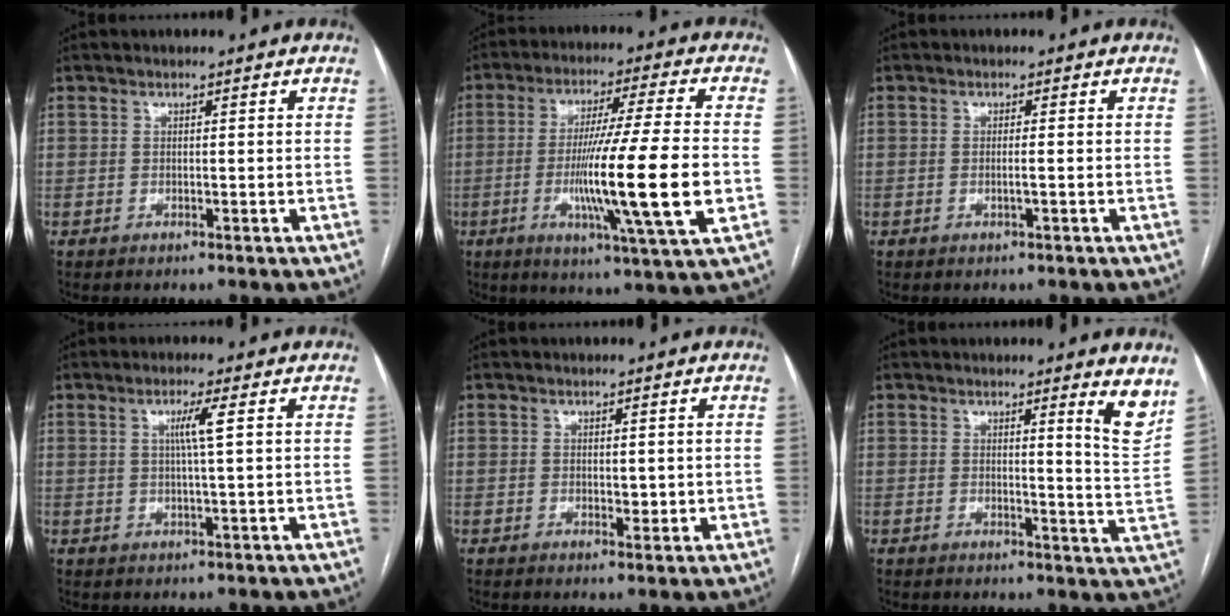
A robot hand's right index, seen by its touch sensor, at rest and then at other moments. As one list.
[{"total": 17.5, "force": [-3.5, -0.8, 17.1], "torque": [-0.299, -0.019, -0.062]}, {"total": 2.4, "force": [-0.4, -0.5, 2.3], "torque": [-0.046, -0.005, -0.008]}, {"total": 3.3, "force": [0.9, -0.7, 3.2], "torque": [-0.061, -0.001, 0.015]}, {"total": 1.7, "force": [0.1, 1.0, 1.3], "torque": [-0.017, -0.004, 0.004]}, {"total": 5.6, "force": [3.7, -0.6, 4.2], "torque": [-0.053, -0.033, 0.034]}]